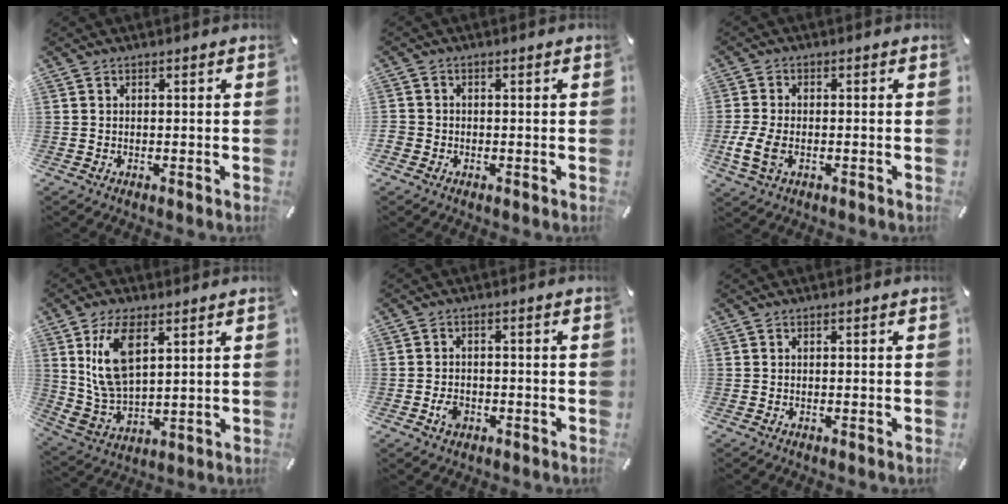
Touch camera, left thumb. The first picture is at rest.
{"total": 1.6, "force": [-0.6, 1.5, 0.3], "torque": [-0.001, 0.005, -0.013]}
{"total": 6.6, "force": [-1.7, 3.8, 5.1], "torque": [-0.115, -0.003, -0.030]}
{"total": 11.6, "force": [5.2, 6.0, 8.5], "torque": [-0.209, -0.008, 0.092]}
{"total": 3.3, "force": [-1.5, 2.4, 1.7], "torque": [-0.037, 0.004, -0.028]}
{"total": 0.0}